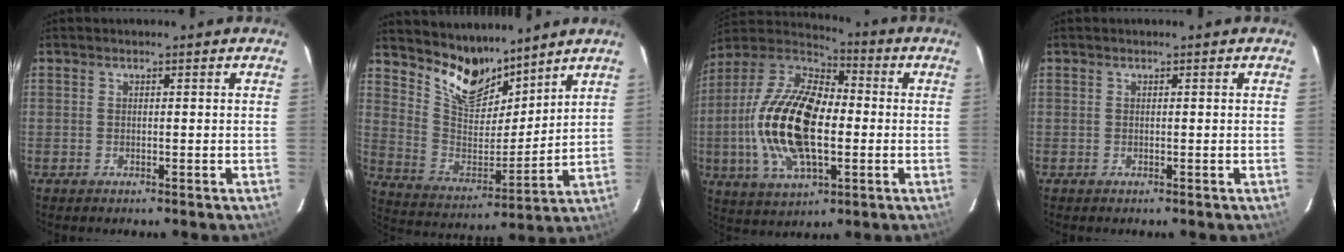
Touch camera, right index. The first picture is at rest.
{"total": 12.7, "force": [10.7, 5.1, 4.6], "torque": [-0.099, -0.005, 0.204]}
{"total": 21.7, "force": [-2.2, 10.6, 18.7], "torque": [-0.386, 0.002, -0.045]}
{"total": 0.0}